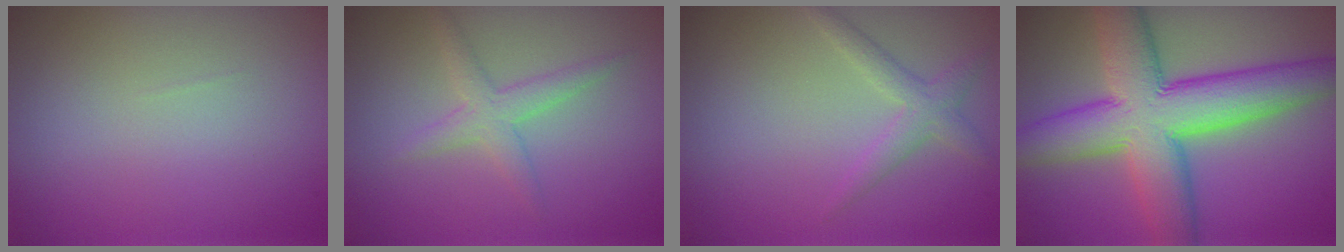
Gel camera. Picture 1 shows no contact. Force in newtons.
{"total": 2.4, "press": 2.4, "slide": 0.0}
{"total": 2.0, "press": 2.0, "slide": 0.1}
{"total": 11.2, "press": 11.2, "slide": 0.7}